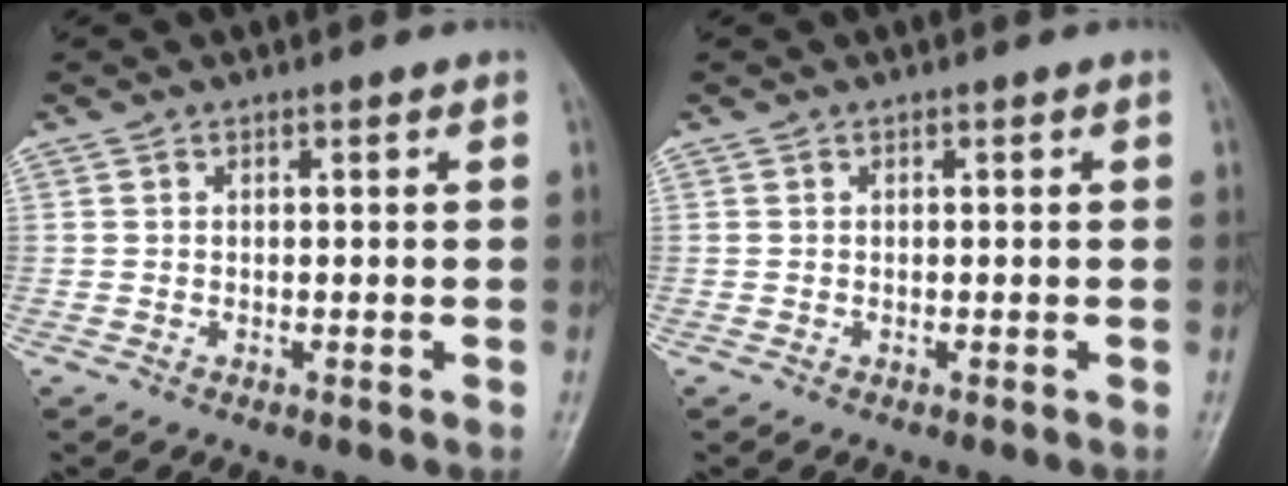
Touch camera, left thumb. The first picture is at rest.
{"total": 0.0}